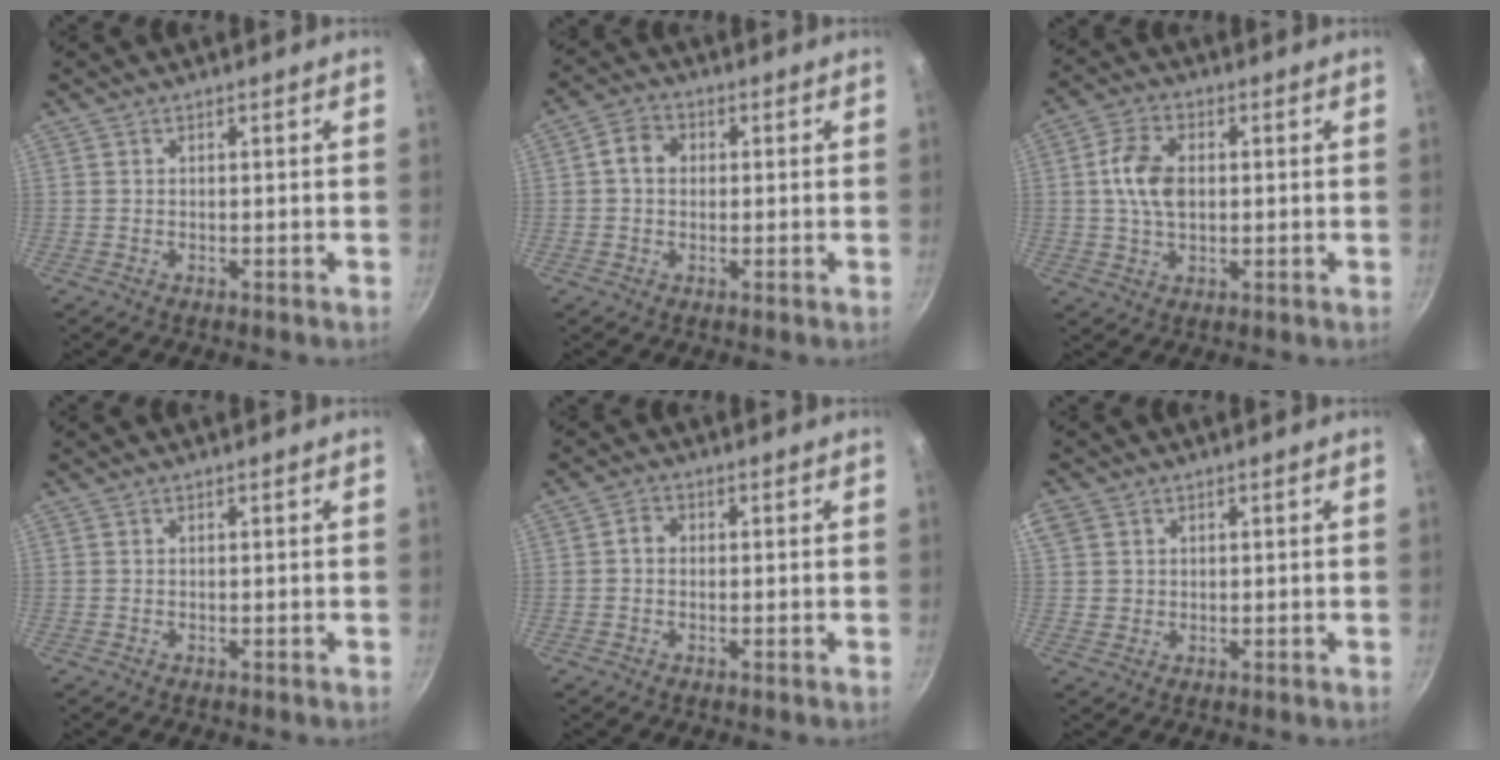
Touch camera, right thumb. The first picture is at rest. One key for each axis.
{"total": 4.6, "fx": 0.5, "fy": 3.8, "fz": 2.6, "tx": -0.033, "ty": 0.011, "tz": -0.003}
{"total": 8.3, "fx": 0.7, "fy": 5.3, "fz": 6.3, "tx": -0.109, "ty": 0.011, "tz": 0.008}
{"total": 0.0}
{"total": 2.2, "fx": 0.0, "fy": 1.9, "fz": 1.2, "tx": -0.017, "ty": 0.007, "tz": -0.006}
{"total": 4.4, "fx": 1.3, "fy": 3.8, "fz": 1.7, "tx": -0.022, "ty": -0.001, "tz": 0.023}